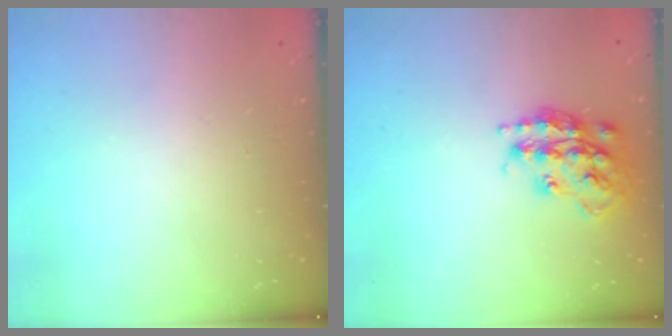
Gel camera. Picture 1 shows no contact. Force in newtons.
{"total": 18.0, "press": 17.9, "slide": 1.2}